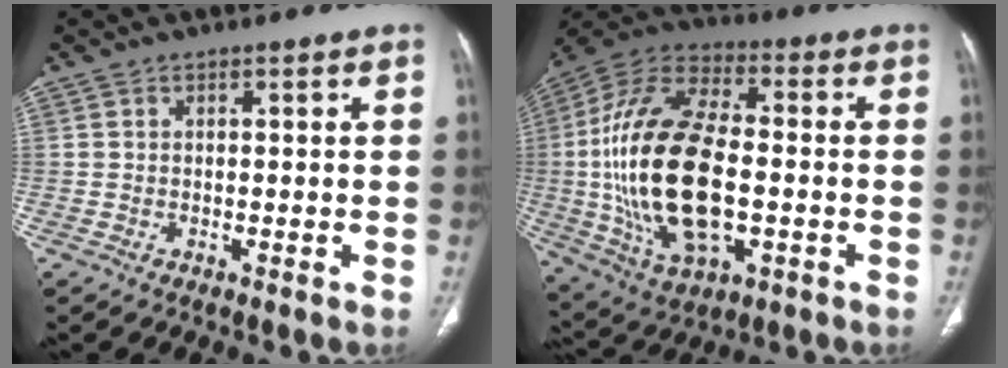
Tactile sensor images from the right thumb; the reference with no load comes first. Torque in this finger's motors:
{"motor_torque": [0.11, 2.48, 2.76, -0.01, 0.59]}